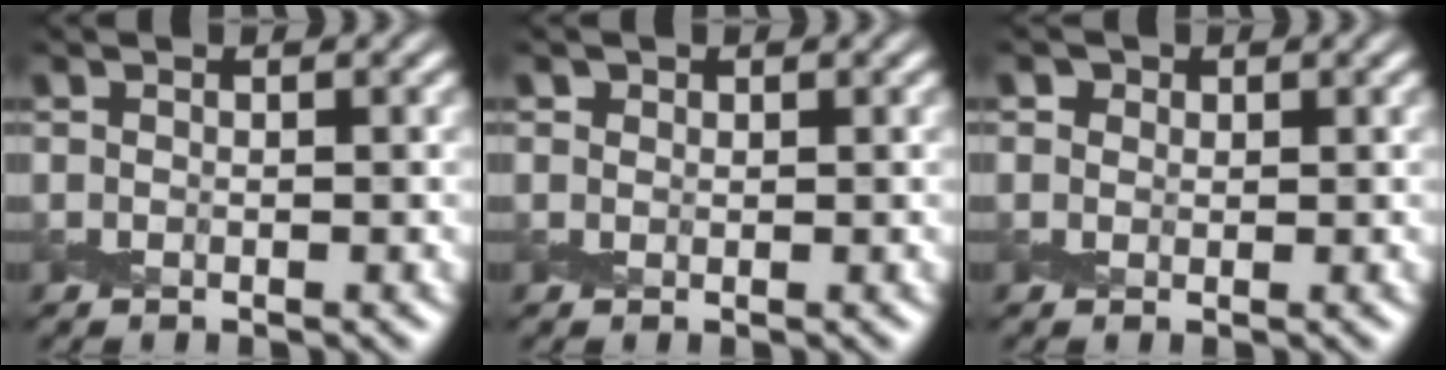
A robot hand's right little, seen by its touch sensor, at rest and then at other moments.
{"total": 0.7, "force": [0.4, 0.5, 0.1], "torque": [0.001, -0.002, 0.005]}
{"total": 1.4, "force": [0.8, 1.0, 0.4], "torque": [-0.006, -0.001, 0.002]}